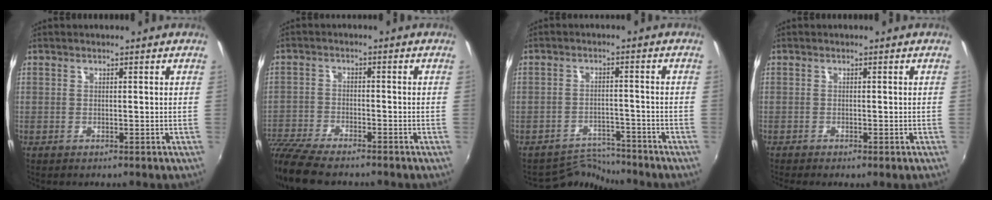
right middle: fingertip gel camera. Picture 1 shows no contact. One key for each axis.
{"total": 11.1, "fx": -9.6, "fy": 2.2, "fz": 5.0, "tx": -0.129, "ty": -0.031, "tz": -0.180}
{"total": 4.9, "fx": -4.8, "fy": 0.2, "fz": -1.1, "tx": 0.009, "ty": 0.013, "tz": -0.077}
{"total": 1.3, "fx": -1.1, "fy": 0.0, "fz": 0.8, "tx": -0.018, "ty": -0.004, "tz": -0.016}